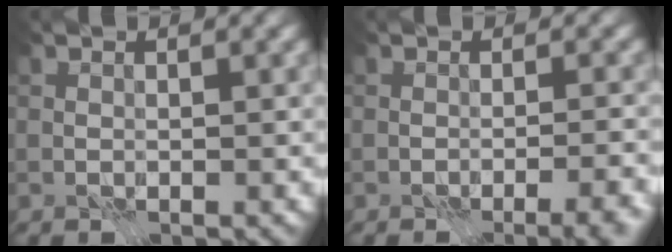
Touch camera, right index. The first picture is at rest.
{"total": 3.2, "force": [-2.3, 0.6, 2.3], "torque": [-0.031, 0.002, -0.029]}